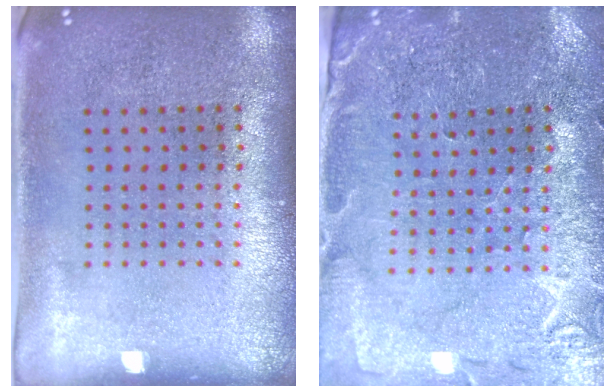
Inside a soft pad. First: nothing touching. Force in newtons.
{"total": 1.0, "press": 1.0, "slide": 0.2}